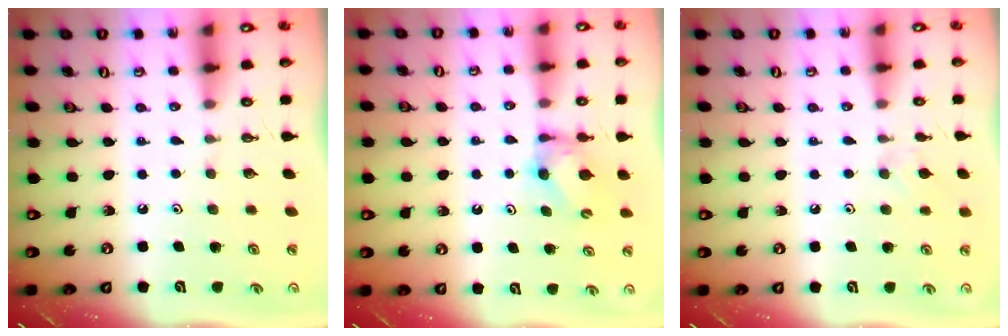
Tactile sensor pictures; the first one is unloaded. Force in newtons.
{"total": 7.1, "press": 7.1, "slide": 0.1}
{"total": 3.8, "press": 3.7, "slide": 0.6}